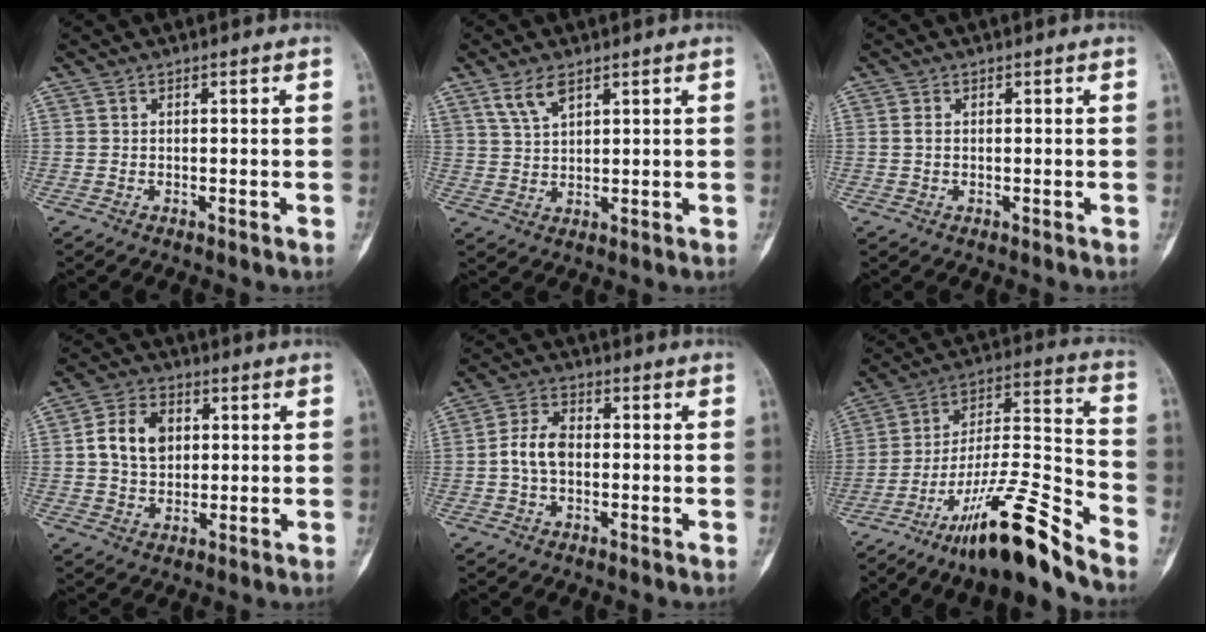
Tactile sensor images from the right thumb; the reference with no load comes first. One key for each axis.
{"total": 4.7, "fx": 3.1, "fy": 1.9, "fz": 3.0, "tx": -0.059, "ty": -0.011, "tz": 0.066}
{"total": 1.2, "fx": 0.1, "fy": 0.8, "fz": 0.9, "tx": -0.020, "ty": -0.002, "tz": 0.001}
{"total": 8.9, "fx": 1.5, "fy": 6.6, "fz": 5.8, "tx": -0.086, "ty": 0.005, "tz": 0.023}
{"total": 6.2, "fx": -0.6, "fy": 4.0, "fz": 4.7, "tx": -0.088, "ty": 0.018, "tz": -0.018}
{"total": 20.0, "fx": -14.5, "fy": 2.6, "fz": 13.6, "tx": -0.251, "ty": 0.091, "tz": -0.250}